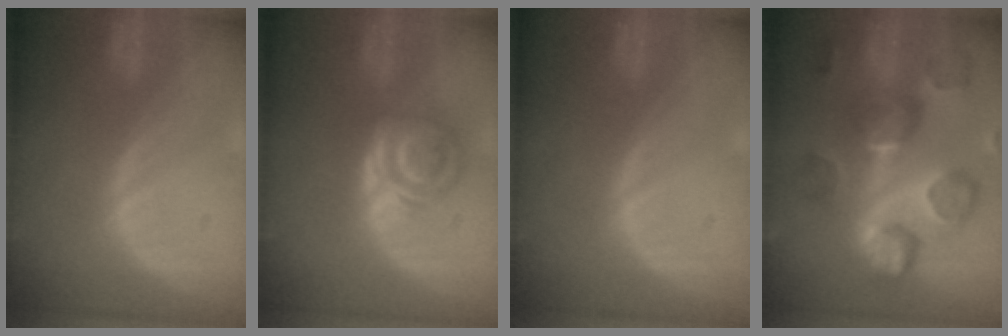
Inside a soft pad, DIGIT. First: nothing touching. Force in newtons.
{"total": 5.5, "press": 5.3, "slide": 1.8}
{"total": 0.0}
{"total": 11.9, "press": 10.9, "slide": 4.6}